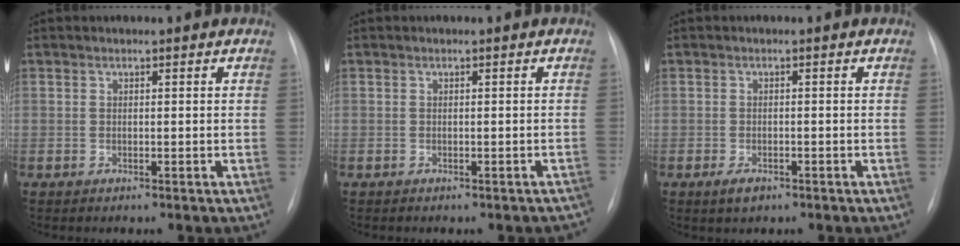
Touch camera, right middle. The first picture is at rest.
{"total": 3.2, "force": [-2.8, 1.2, 1.0], "torque": [-0.003, 0.007, -0.029]}
{"total": 2.1, "force": [-1.3, 1.0, 1.3], "torque": [-0.029, -0.002, -0.016]}